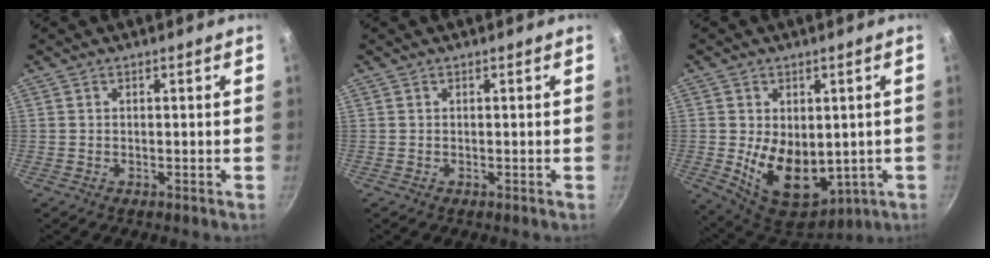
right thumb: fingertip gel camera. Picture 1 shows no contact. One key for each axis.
{"total": 0.0}
{"total": 14.8, "fx": -0.9, "fy": 10.0, "fz": 10.9, "tx": -0.148, "ty": -0.027, "tz": 0.017}